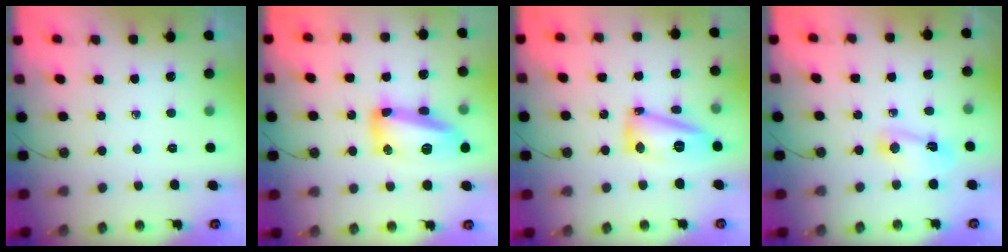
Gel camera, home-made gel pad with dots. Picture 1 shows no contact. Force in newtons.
{"total": 14.8, "press": 14.8, "slide": 1.1}
{"total": 14.4, "press": 14.2, "slide": 2.5}
{"total": 3.9, "press": 3.8, "slide": 0.6}